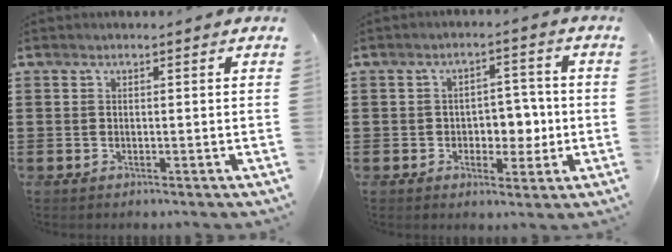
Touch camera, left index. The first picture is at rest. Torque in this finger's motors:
{"motor_torque": [0.19, 0.08, 0.14, 0.05]}